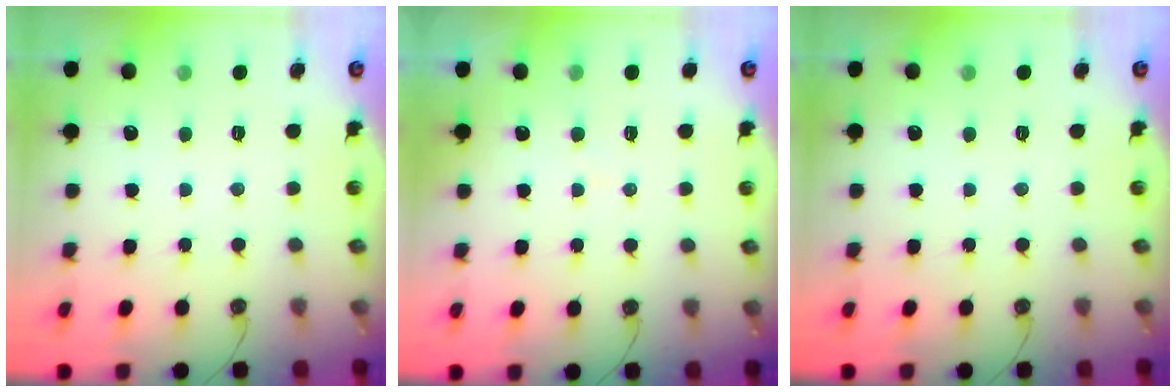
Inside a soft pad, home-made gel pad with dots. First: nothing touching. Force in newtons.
{"total": 2.7, "press": 2.6, "slide": 0.3}
{"total": 0.0}